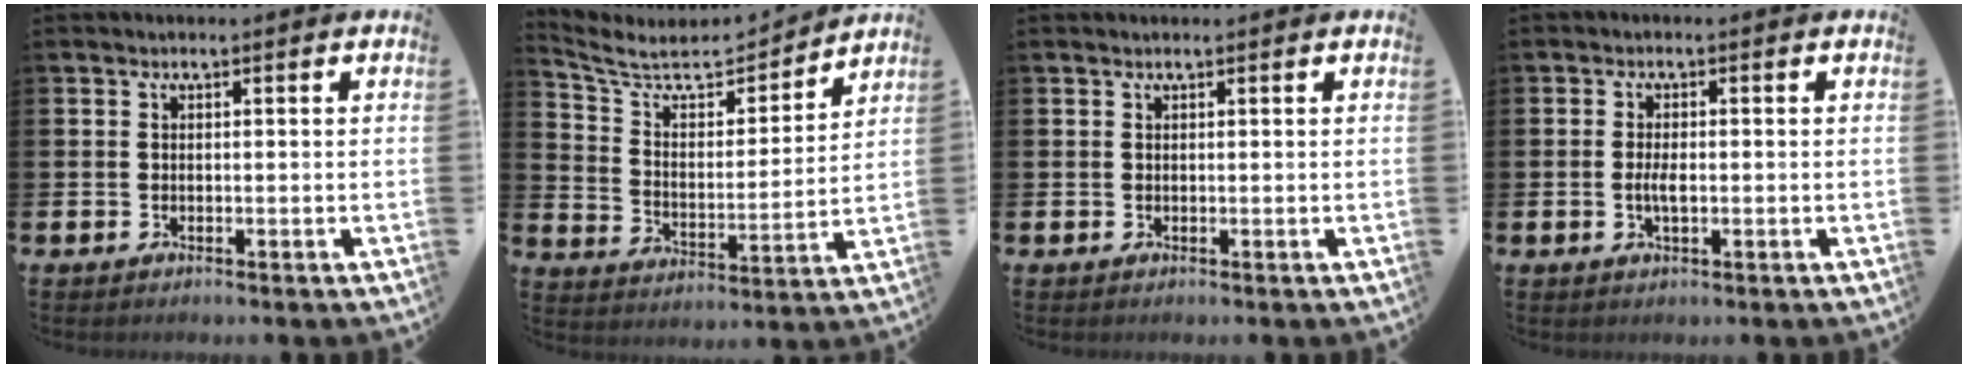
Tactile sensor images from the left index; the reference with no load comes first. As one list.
[{"total": 6.5, "force": [5.8, 2.2, 1.8], "torque": [-0.073, -0.049, 0.096]}, {"total": 0.0}, {"total": 2.2, "force": [-0.2, 0.8, 2.1], "torque": [-0.031, -0.002, -0.006]}]